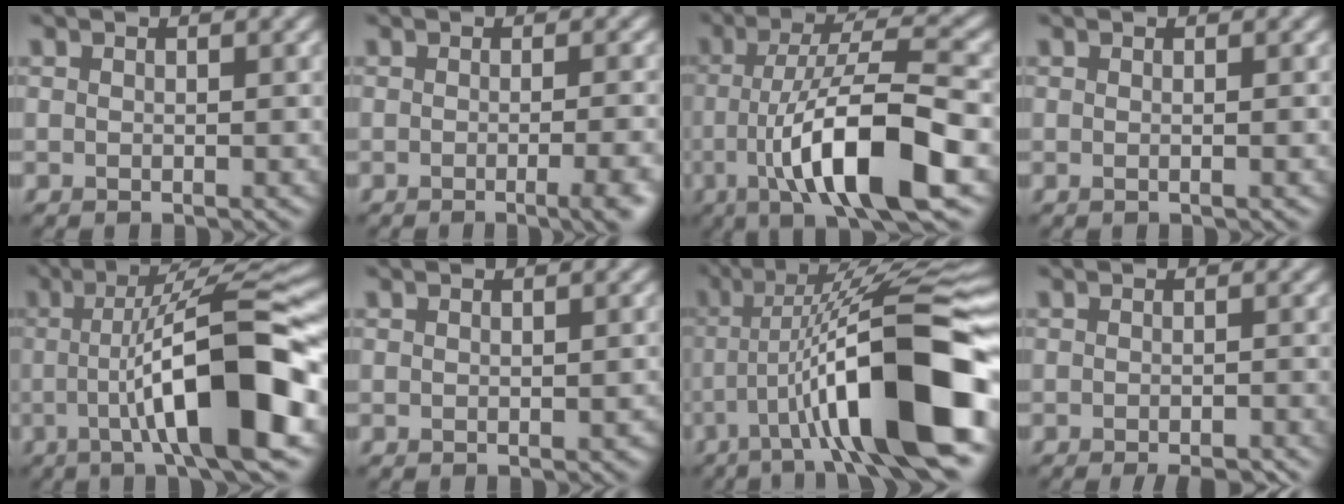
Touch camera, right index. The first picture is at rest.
{"total": 5.2, "force": [-1.8, 1.8, 4.5], "torque": [-0.033, 0.000, -0.020]}
{"total": 10.9, "force": [-2.7, 2.6, 10.2], "torque": [-0.161, 0.010, -0.053]}
{"total": 0.7, "force": [0.0, 0.2, 0.6], "torque": [-0.006, 0.001, -0.002]}
{"total": 12.1, "force": [-1.8, 2.2, 11.7], "torque": [-0.155, 0.017, -0.038]}
{"total": 0.8, "force": [-0.2, 0.3, 0.7], "torque": [-0.010, 0.001, 0.001]}
{"total": 13.4, "force": [-3.5, 2.8, 12.7], "torque": [-0.188, 0.015, -0.056]}
{"total": 3.1, "force": [-2.2, 0.6, 2.1], "torque": [-0.024, -0.002, -0.031]}